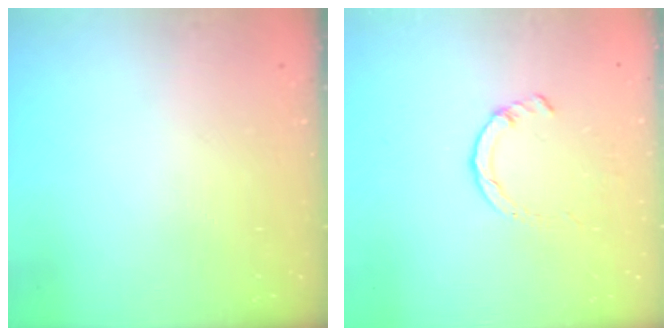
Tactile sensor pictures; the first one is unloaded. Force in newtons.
{"total": 1.4, "press": 1.4, "slide": 0.3}